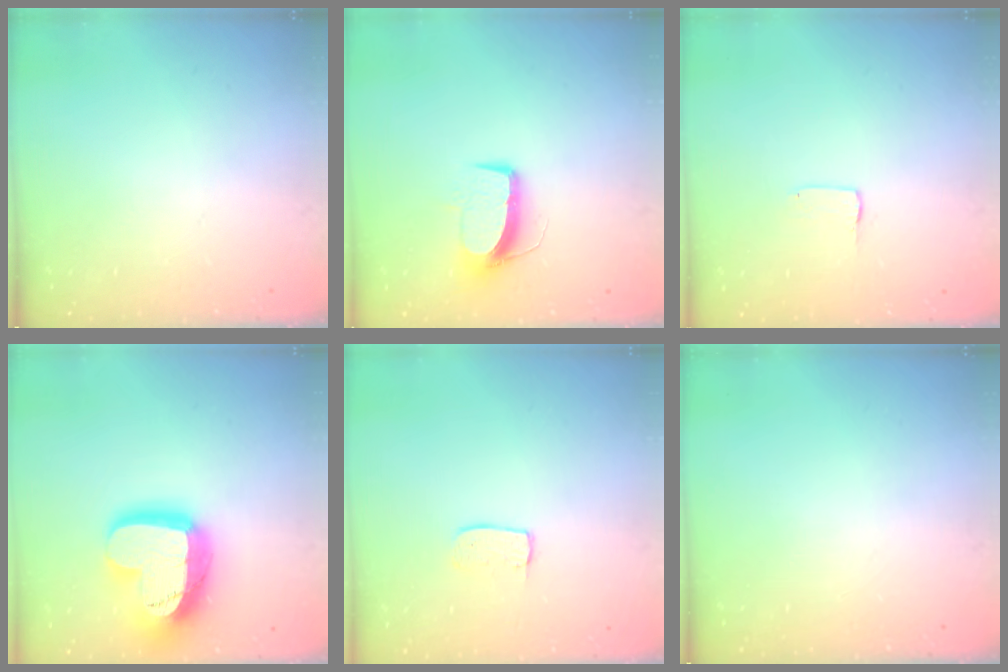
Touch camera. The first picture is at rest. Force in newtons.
{"total": 10.2, "press": 10.2, "slide": 0.5}
{"total": 1.0, "press": 1.0, "slide": 0.1}
{"total": 24.2, "press": 24.1, "slide": 1.8}
{"total": 5.8, "press": 5.8, "slide": 0.3}
{"total": 0.0}